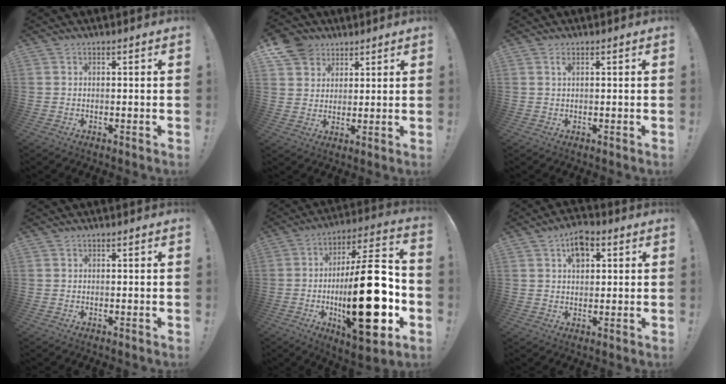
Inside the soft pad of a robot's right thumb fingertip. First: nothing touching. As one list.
[{"total": 8.6, "force": [5.1, 6.6, 1.7], "torque": [-0.022, -0.036, 0.102]}, {"total": 1.1, "force": [0.5, 0.2, 1.0], "torque": [-0.013, 0.000, 0.005]}, {"total": 0.0}, {"total": 30.2, "force": [-5.5, 10.6, 27.7], "torque": [-0.453, 0.027, -0.082]}, {"total": 6.7, "force": [2.8, 4.4, 4.2], "torque": [-0.063, 0.001, 0.050]}]